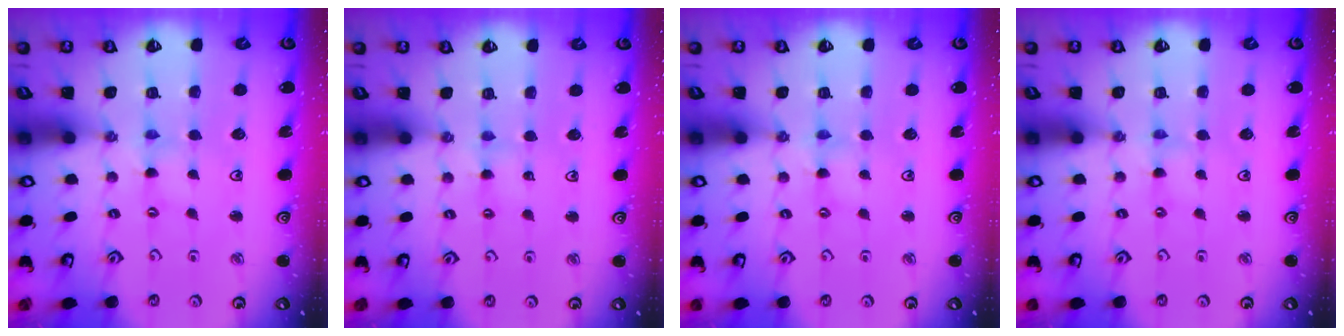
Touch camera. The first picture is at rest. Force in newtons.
{"total": 2.6, "press": 2.6, "slide": 0.3}
{"total": 1.4, "press": 1.4, "slide": 0.2}
{"total": 0.0}